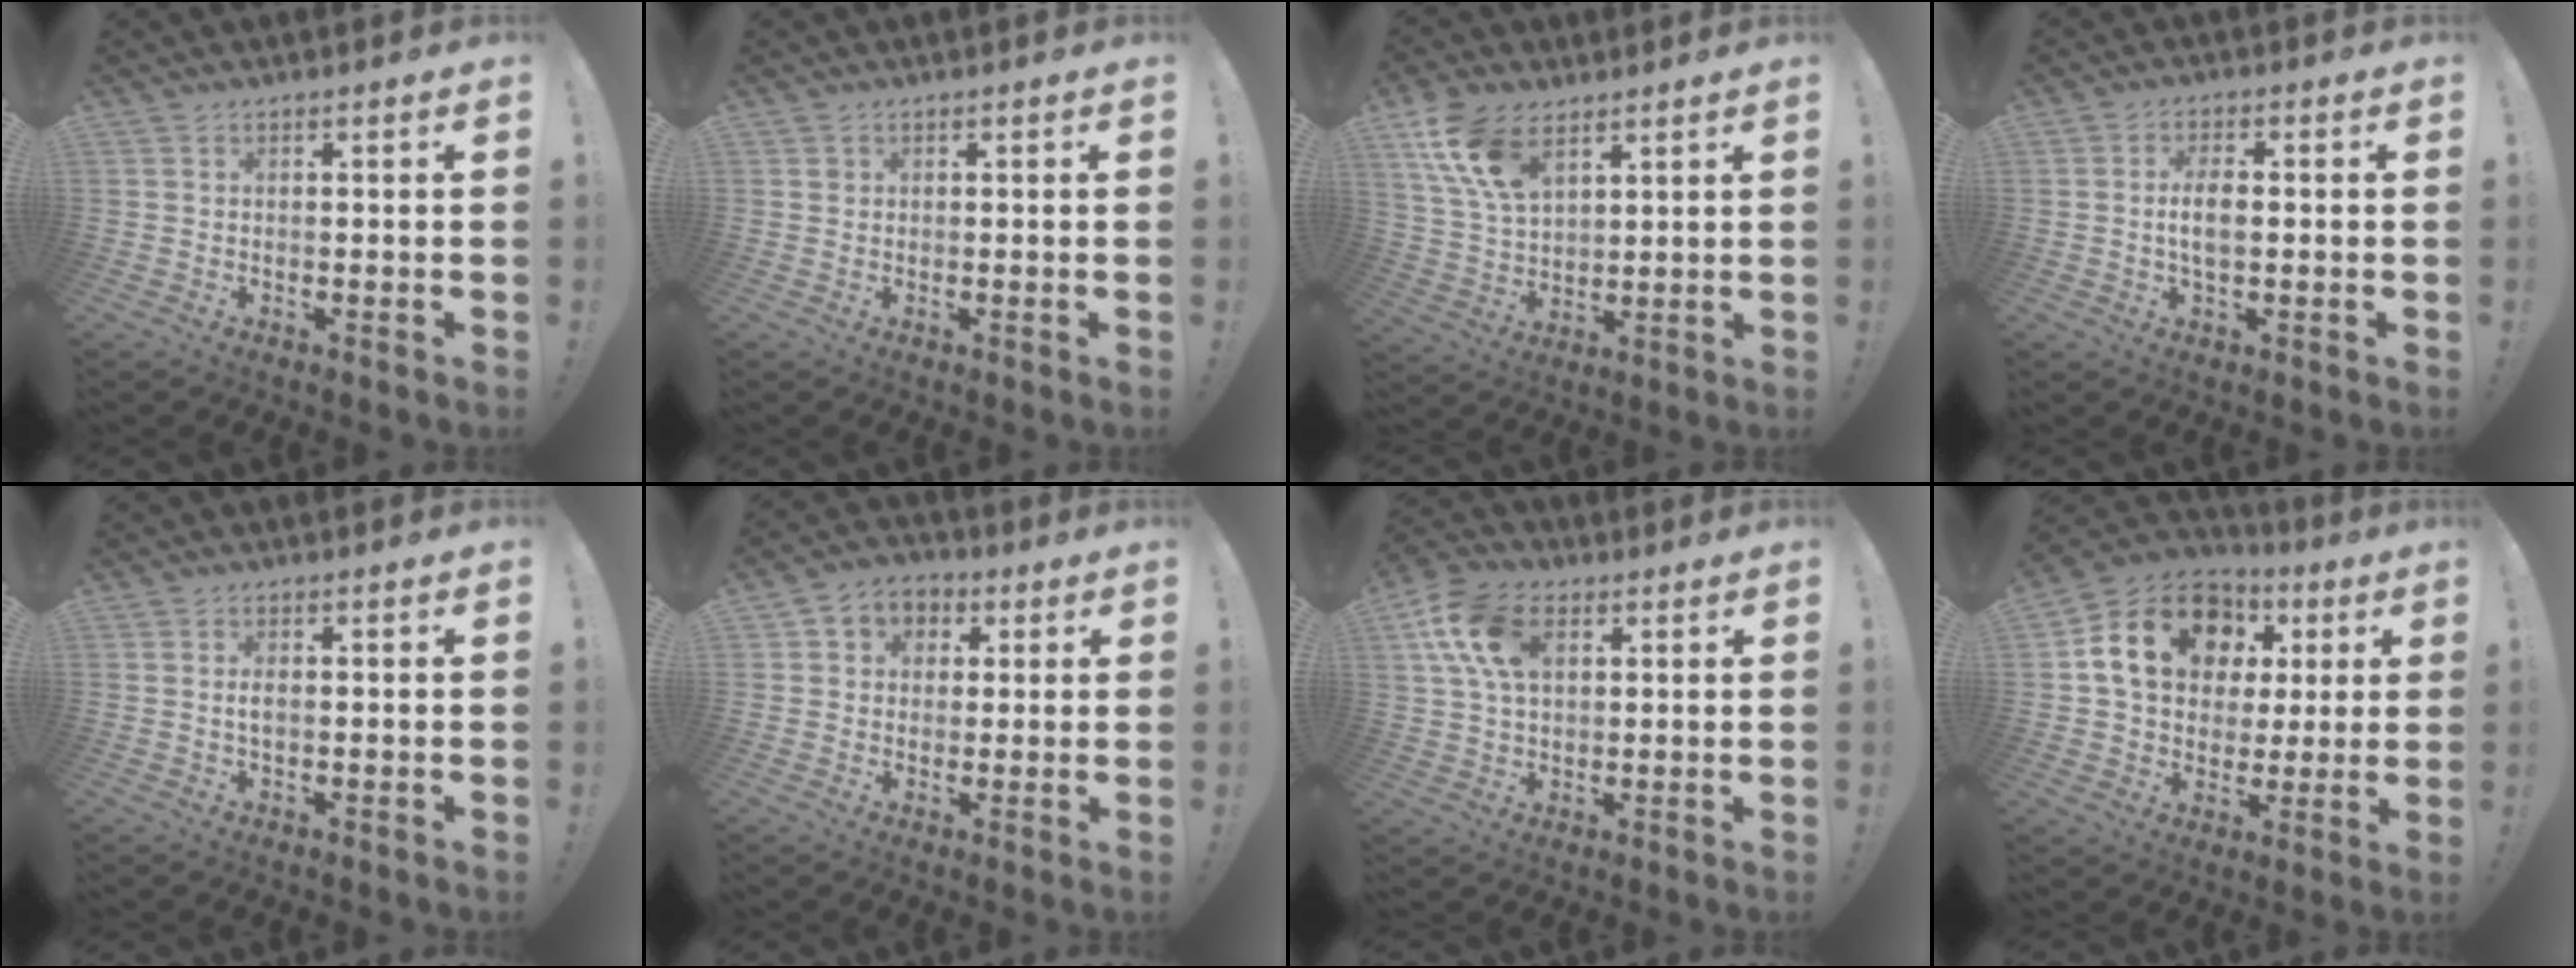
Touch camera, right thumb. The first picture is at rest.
{"total": 0.9, "force": [0.5, 0.8, 0.1], "torque": [-0.002, 0.002, 0.009]}
{"total": 13.5, "force": [7.7, 7.5, 8.2], "torque": [-0.155, -0.025, 0.147]}
{"total": 5.6, "force": [-0.3, 2.5, 5.0], "torque": [-0.085, 0.004, -0.009]}
{"total": 1.8, "force": [-0.1, 0.7, 1.7], "torque": [-0.028, 0.002, -0.004]}
{"total": 6.1, "force": [0.7, 5.7, 2.0], "torque": [-0.021, 0.004, 0.015]}
{"total": 14.8, "force": [5.0, 9.8, 10.0], "torque": [-0.180, 0.001, 0.098]}
{"total": 19.5, "force": [6.6, 14.4, 11.4], "torque": [-0.171, -0.010, 0.133]}